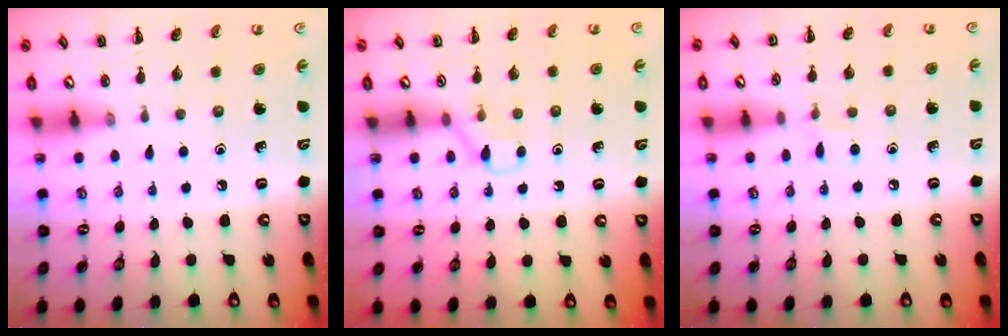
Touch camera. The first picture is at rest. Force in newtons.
{"total": 4.4, "press": 4.1, "slide": 1.5}
{"total": 3.6, "press": 3.4, "slide": 1.1}